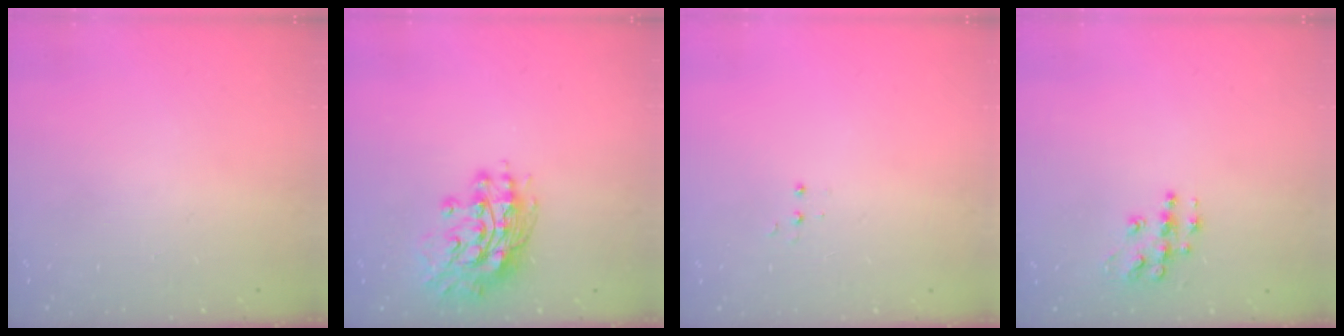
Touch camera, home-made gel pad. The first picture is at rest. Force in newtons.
{"total": 13.6, "press": 13.5, "slide": 1.1}
{"total": 3.1, "press": 3.0, "slide": 0.8}
{"total": 9.4, "press": 9.4, "slide": 0.5}